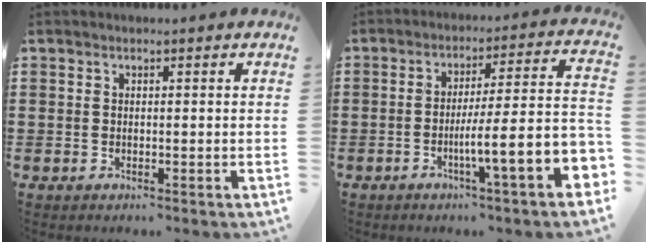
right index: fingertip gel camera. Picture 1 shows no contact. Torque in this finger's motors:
{"motor_torque": [2.14, 0.00, 0.31, 0.18]}